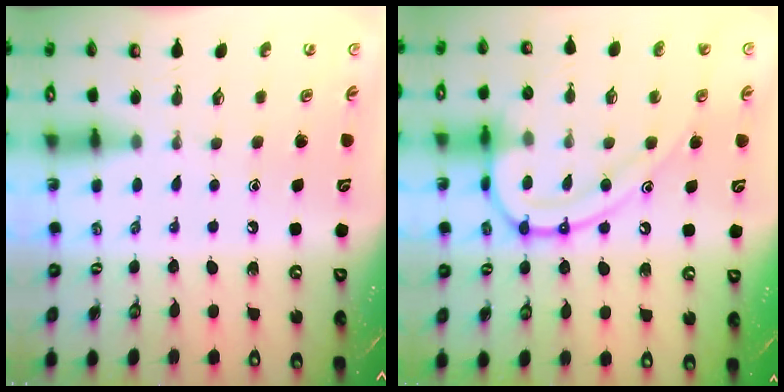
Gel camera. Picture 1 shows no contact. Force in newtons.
{"total": 15.1, "press": 15.1, "slide": 1.4}